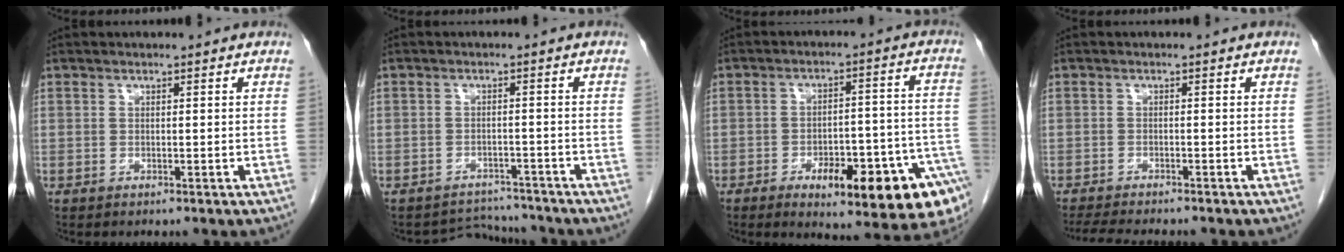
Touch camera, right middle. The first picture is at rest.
{"total": 4.0, "force": [-3.7, 0.7, -1.4], "torque": [0.020, 0.012, -0.053]}
{"total": 18.4, "force": [-9.5, 4.5, 15.1], "torque": [-0.128, 0.021, -0.119]}
{"total": 7.6, "force": [-6.7, 0.9, 3.4], "torque": [-0.055, -0.015, -0.102]}